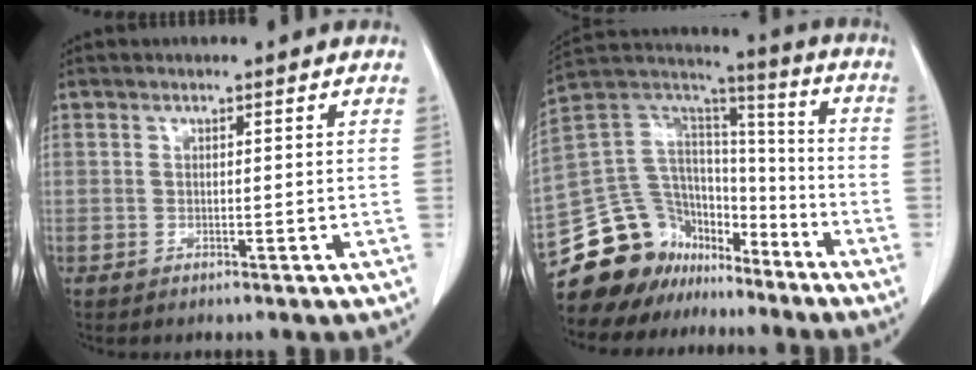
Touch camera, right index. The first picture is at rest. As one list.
[{"total": 21.4, "force": [-16.6, 11.9, 6.4], "torque": [-0.142, 0.066, -0.271]}]